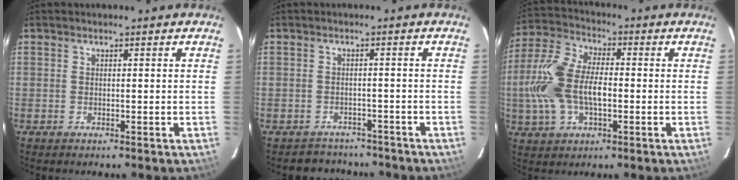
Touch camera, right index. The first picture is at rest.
{"total": 6.6, "force": [-5.7, 3.3, 0.5], "torque": [-0.017, 0.018, -0.075]}
{"total": 14.3, "force": [-1.7, 7.7, 12.0], "torque": [-0.265, 0.012, -0.034]}